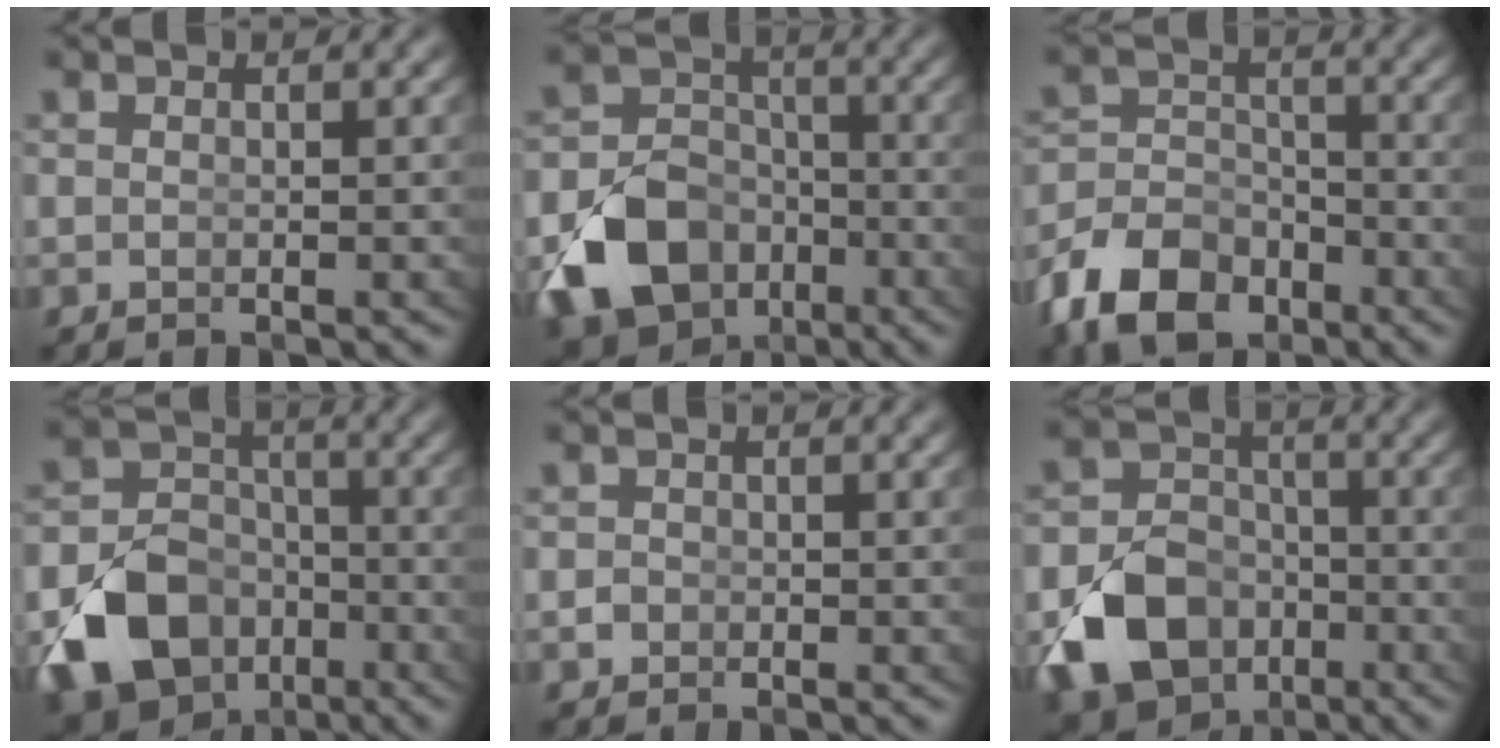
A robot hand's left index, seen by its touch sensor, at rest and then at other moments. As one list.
[{"total": 10.4, "force": [-4.6, 8.5, 4.0], "torque": [-0.080, -0.046, -0.068]}, {"total": 8.1, "force": [-5.1, 5.2, 3.6], "torque": [-0.062, -0.032, -0.074]}, {"total": 11.6, "force": [-5.1, 9.4, 4.3], "torque": [-0.088, -0.051, -0.076]}, {"total": 0.5, "force": [-0.4, 0.3, 0.0], "torque": [-0.005, -0.011, 0.000]}, {"total": 9.4, "force": [-3.9, 7.7, 3.9], "torque": [-0.078, -0.043, -0.057]}]